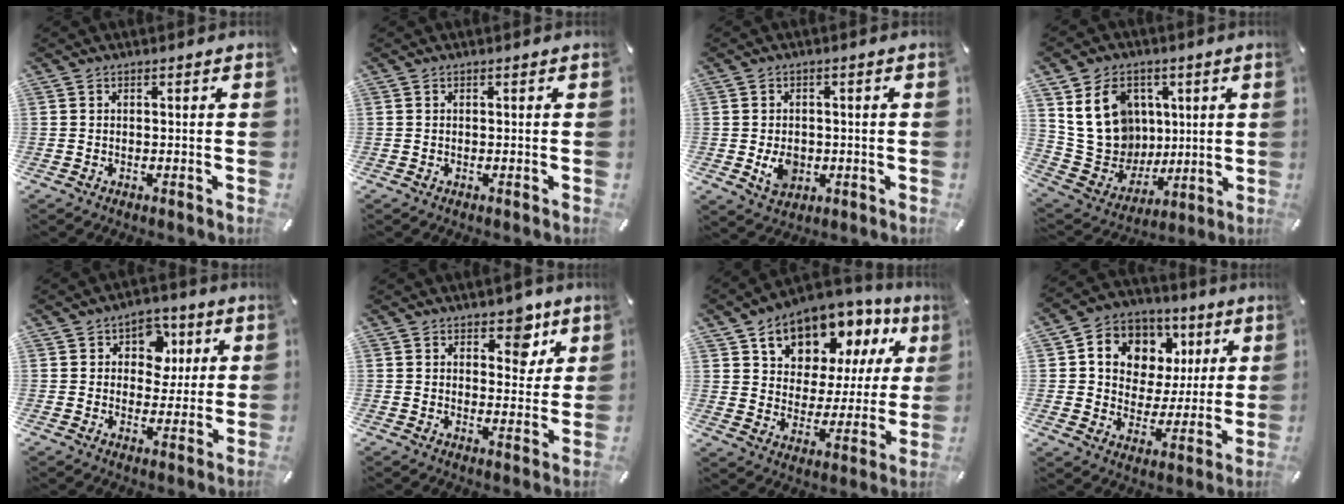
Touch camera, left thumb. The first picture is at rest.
{"total": 0.0}
{"total": 5.7, "force": [-0.9, 4.6, 3.2], "torque": [-0.052, -0.002, -0.017]}
{"total": 17.0, "force": [5.3, 14.7, 6.8], "torque": [-0.139, -0.023, 0.115]}
{"total": 8.2, "force": [2.4, 7.0, 3.7], "torque": [-0.039, -0.005, 0.036]}
{"total": 7.4, "force": [4.7, 4.7, 3.2], "torque": [-0.018, -0.028, 0.075]}
{"total": 12.8, "force": [8.5, 8.5, 4.3], "torque": [-0.082, -0.062, 0.149]}
{"total": 11.0, "force": [3.2, 9.8, 3.7], "torque": [-0.066, -0.012, 0.065]}